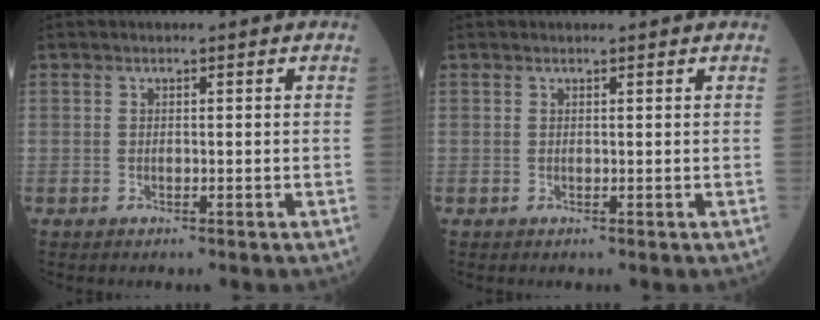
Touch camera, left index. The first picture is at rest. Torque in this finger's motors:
{"motor_torque": [0.14, -0.11, -0.06, -0.01]}